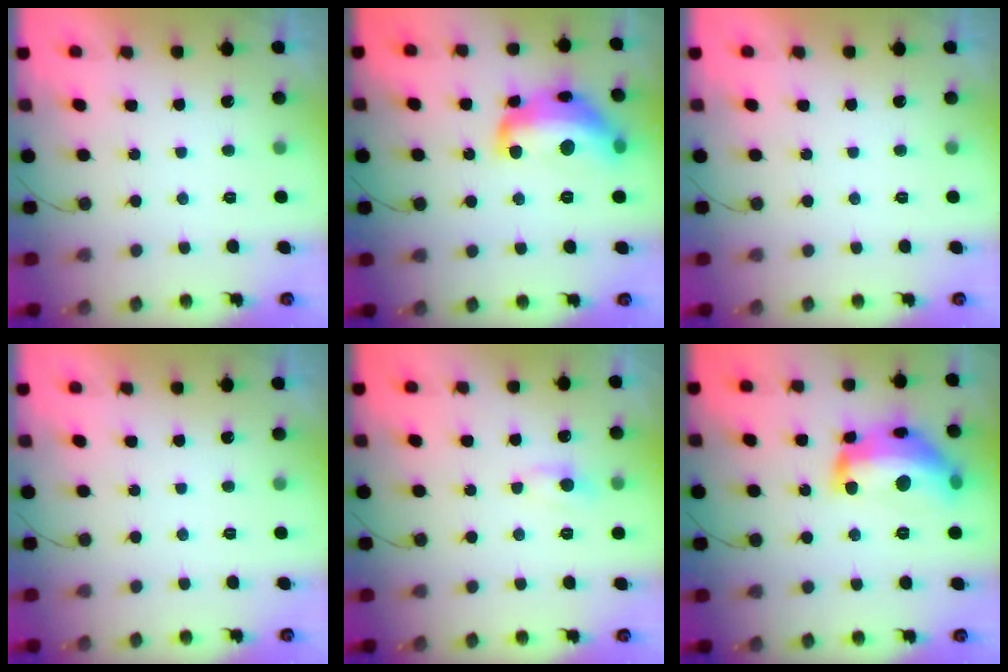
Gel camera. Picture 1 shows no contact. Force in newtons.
{"total": 17.8, "press": 17.8, "slide": 0.9}
{"total": 0.0}
{"total": 0.0}
{"total": 4.6, "press": 4.5, "slide": 0.6}
{"total": 19.1, "press": 19.0, "slide": 1.0}